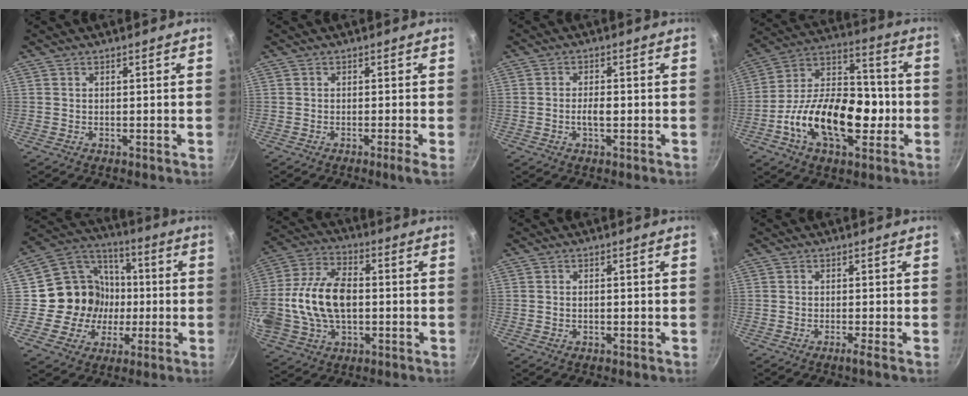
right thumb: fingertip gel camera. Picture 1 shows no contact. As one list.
[{"total": 1.9, "force": [-0.9, -0.4, 1.6], "torque": [-0.039, 0.000, -0.018]}, {"total": 3.0, "force": [-0.6, 1.4, 2.6], "torque": [-0.043, 0.009, -0.012]}, {"total": 22.4, "force": [-5.7, 13.1, 17.2], "torque": [-0.252, 0.048, -0.105]}, {"total": 15.5, "force": [-1.1, 14.5, 5.3], "torque": [-0.055, 0.030, -0.024]}, {"total": 19.1, "force": [-0.7, 12.3, 14.6], "torque": [-0.280, 0.028, -0.014]}, {"total": 1.0, "force": [-0.2, 0.6, 0.7], "torque": [-0.013, 0.005, -0.005]}, {"total": 1.4, "force": [-0.8, -0.4, 1.1], "torque": [-0.027, 0.001, -0.016]}]